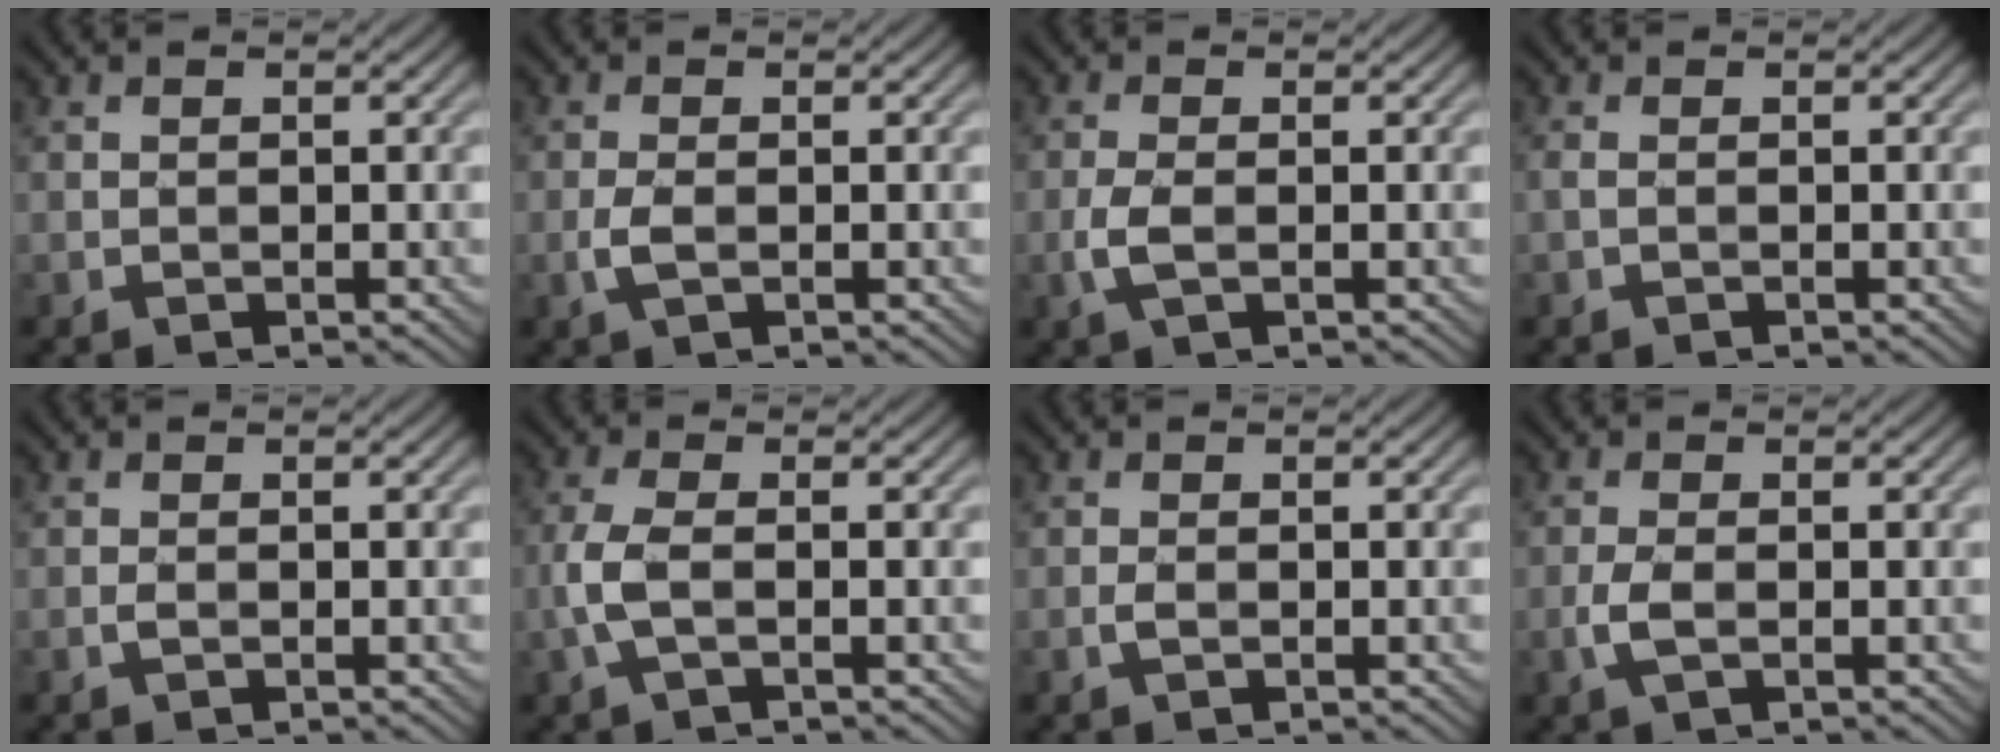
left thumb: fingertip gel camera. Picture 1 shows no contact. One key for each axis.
{"total": 2.2, "fx": -0.6, "fy": 0.8, "fz": 1.9, "tx": -0.049, "ty": 0.000, "tz": -0.016}
{"total": 2.8, "fx": -0.8, "fy": 1.0, "fz": 2.5, "tx": -0.068, "ty": -0.003, "tz": -0.022}
{"total": 0.9, "fx": -0.2, "fy": 0.2, "fz": 0.9, "tx": -0.024, "ty": 0.001, "tz": -0.007}
{"total": 0.6, "fx": -0.2, "fy": 0.2, "fz": 0.6, "tx": -0.015, "ty": 0.000, "tz": -0.004}
{"total": 3.8, "fx": -0.8, "fy": 1.3, "fz": 3.5, "tx": -0.092, "ty": 0.002, "tz": -0.023}
{"total": 0.9, "fx": -0.3, "fy": 0.3, "fz": 0.8, "tx": -0.022, "ty": 0.000, "tz": -0.006}
{"total": 2.5, "fx": -0.7, "fy": 0.9, "fz": 2.3, "tx": -0.060, "ty": -0.002, "tz": -0.019}